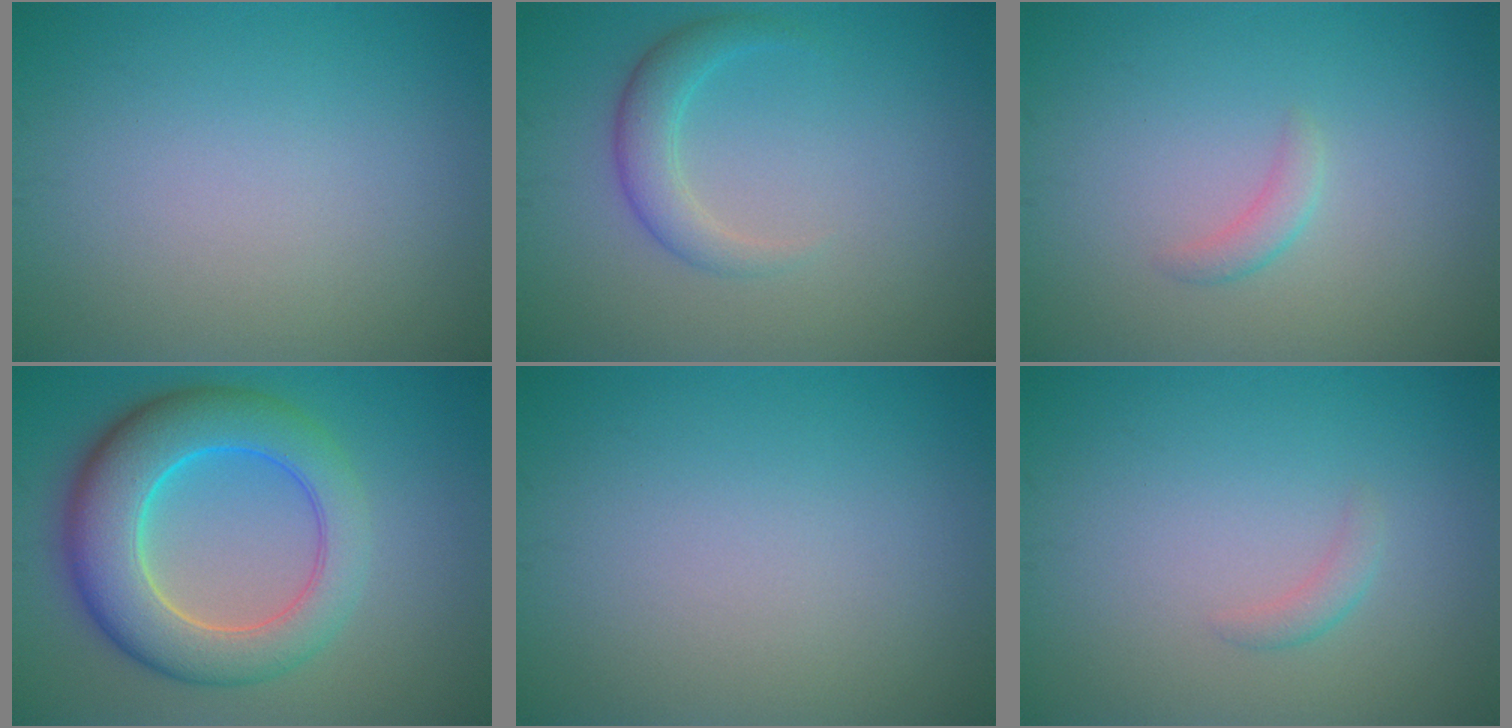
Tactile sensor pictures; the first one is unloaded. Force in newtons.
{"total": 2.5, "press": 2.5, "slide": 0.1}
{"total": 1.2, "press": 1.2, "slide": 0.1}
{"total": 9.0, "press": 9.0, "slide": 0.4}
{"total": 0.0}
{"total": 1.0, "press": 1.0, "slide": 0.0}